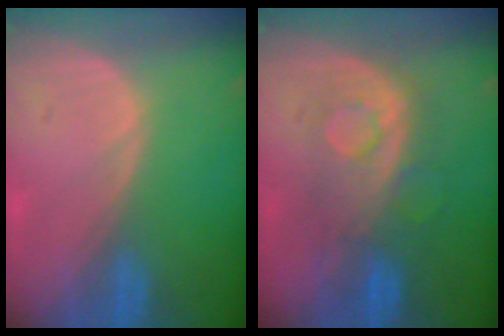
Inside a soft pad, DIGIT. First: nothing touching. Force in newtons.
{"total": 7.9, "press": 7.9, "slide": 0.1}